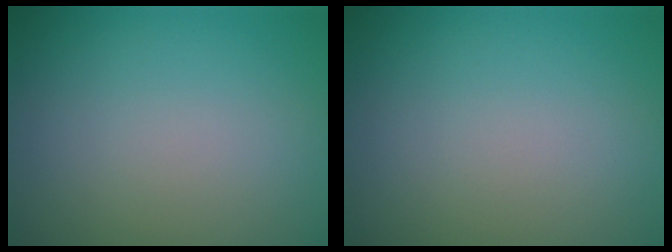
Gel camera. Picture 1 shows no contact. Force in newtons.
{"total": 0.0}